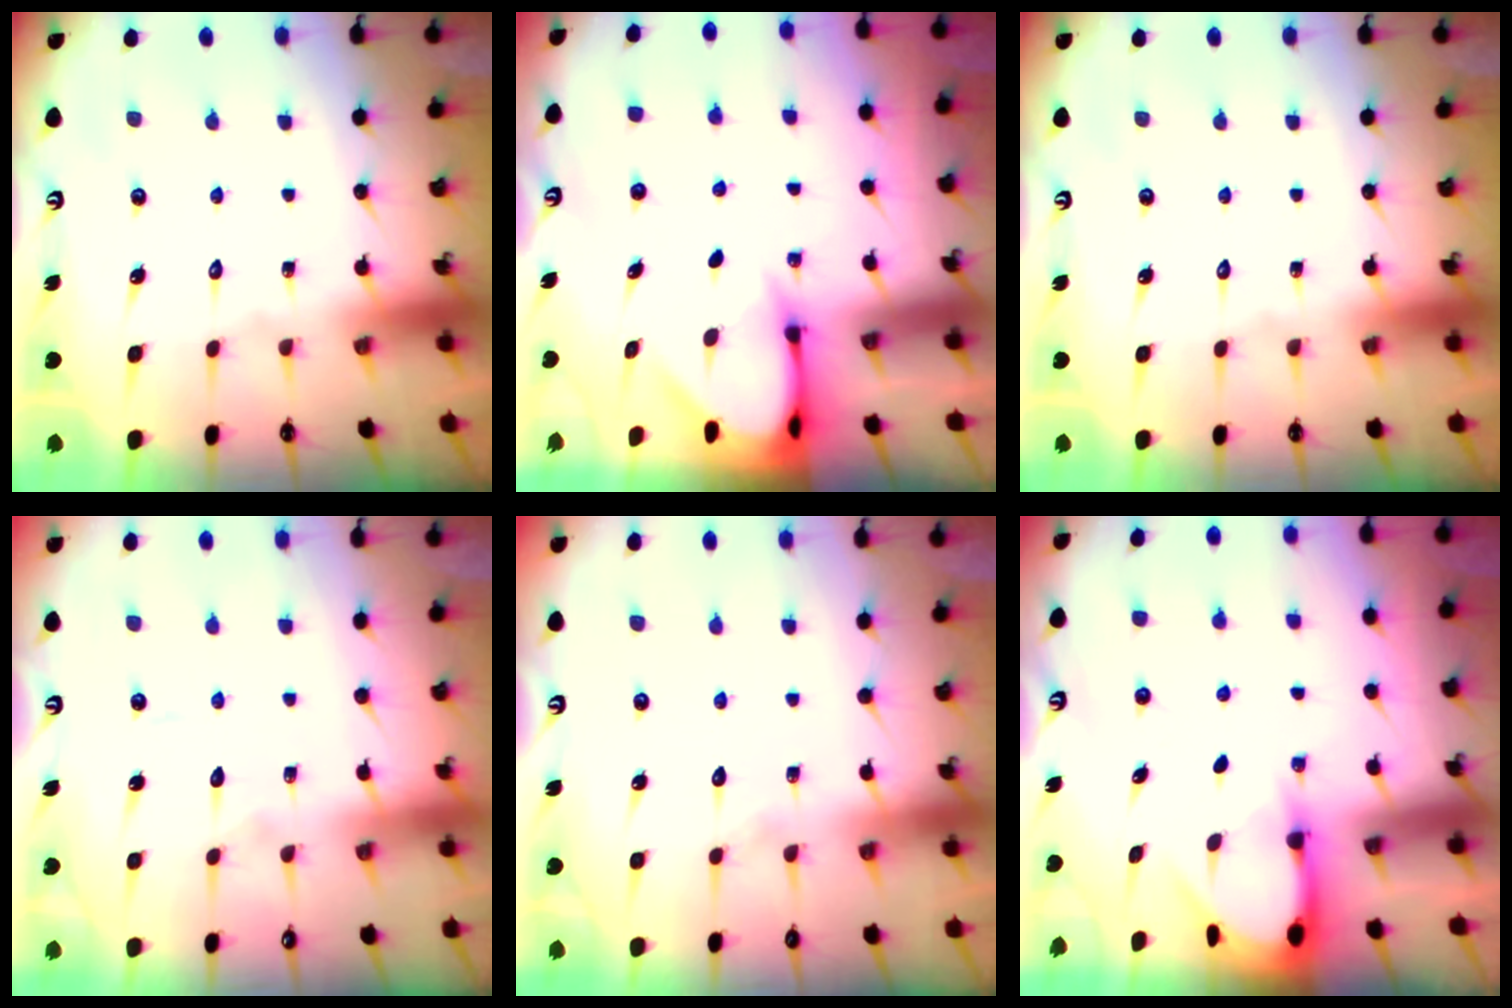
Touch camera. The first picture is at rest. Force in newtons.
{"total": 3.3, "press": 3.3, "slide": 0.1}
{"total": 0.0}
{"total": 2.5, "press": 2.5, "slide": 0.2}
{"total": 5.9, "press": 5.8, "slide": 0.5}
{"total": 2.9, "press": 2.9, "slide": 0.3}